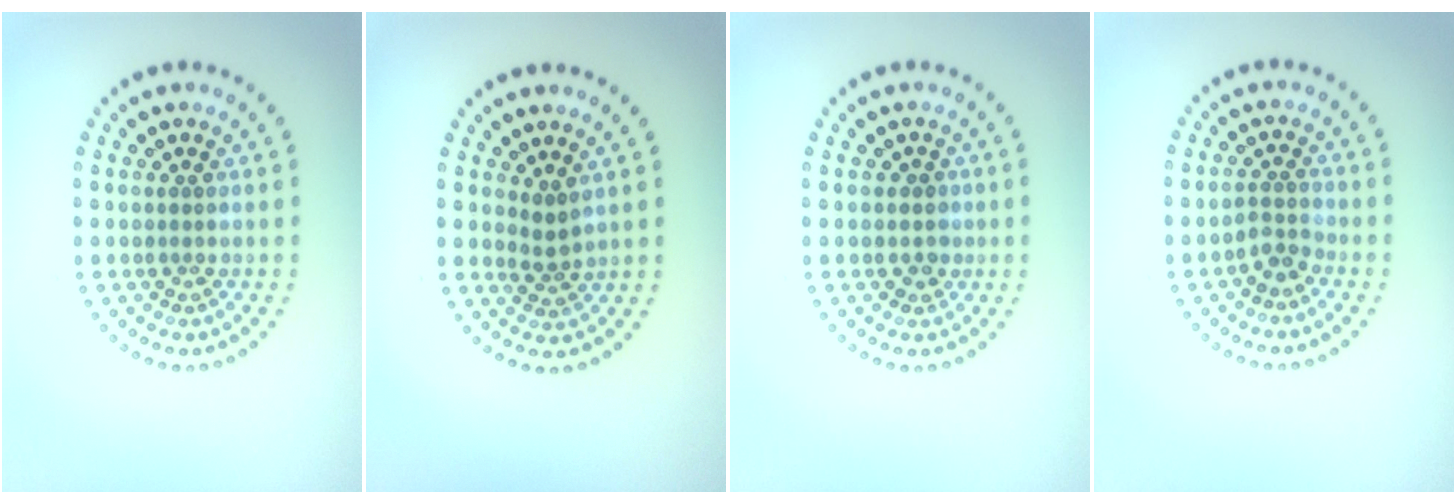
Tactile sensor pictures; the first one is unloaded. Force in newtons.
{"total": 1.6, "press": 1.0, "slide": 1.2}
{"total": 1.1, "press": 0.8, "slide": 0.7}
{"total": 1.8, "press": 1.3, "slide": 1.2}